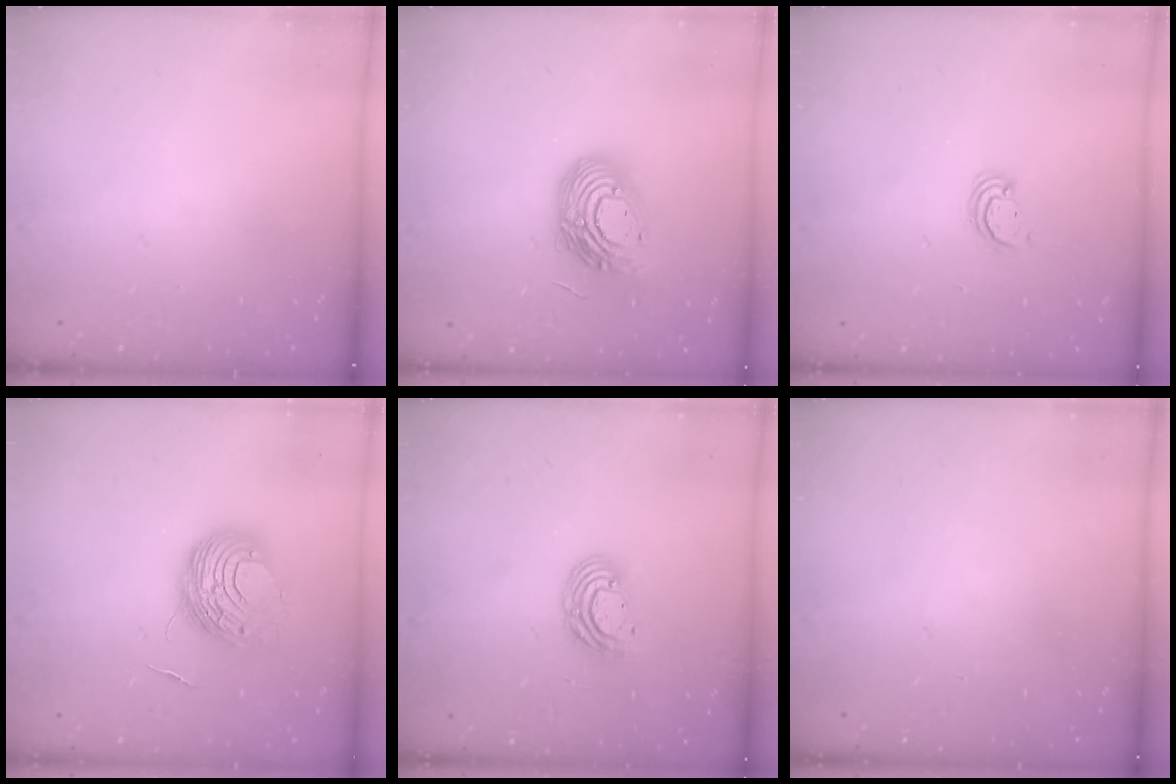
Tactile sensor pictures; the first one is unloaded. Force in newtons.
{"total": 14.7, "press": 14.6, "slide": 1.0}
{"total": 2.8, "press": 2.8, "slide": 0.2}
{"total": 9.7, "press": 9.6, "slide": 1.3}
{"total": 8.0, "press": 8.0, "slide": 0.4}
{"total": 0.0}